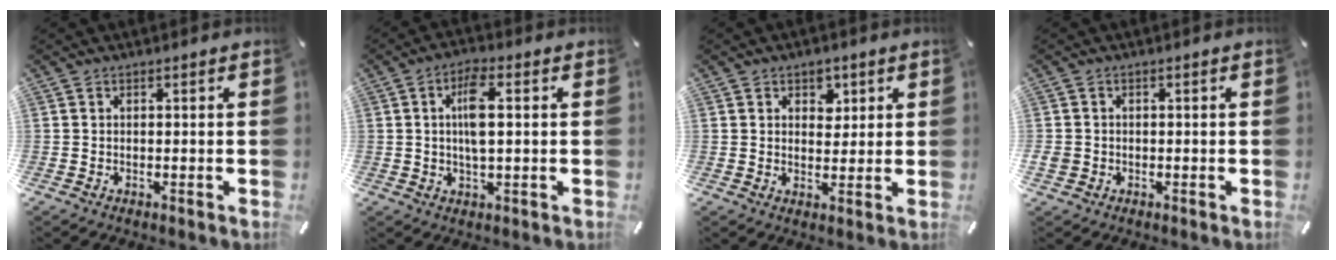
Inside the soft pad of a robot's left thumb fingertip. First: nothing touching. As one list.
[{"total": 7.2, "force": [0.9, 2.5, 6.7], "torque": [-0.137, 0.000, 0.009]}, {"total": 4.2, "force": [1.9, 3.4, 1.6], "torque": [-0.001, -0.008, 0.024]}, {"total": 2.1, "force": [-0.6, 1.8, 0.8], "torque": [-0.014, 0.003, -0.012]}]